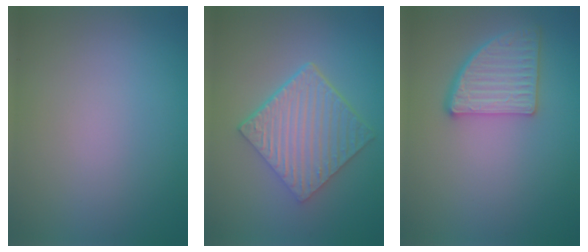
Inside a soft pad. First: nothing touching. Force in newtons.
{"total": 6.4, "press": 4.5, "slide": 4.6}
{"total": 4.2, "press": 3.9, "slide": 1.6}